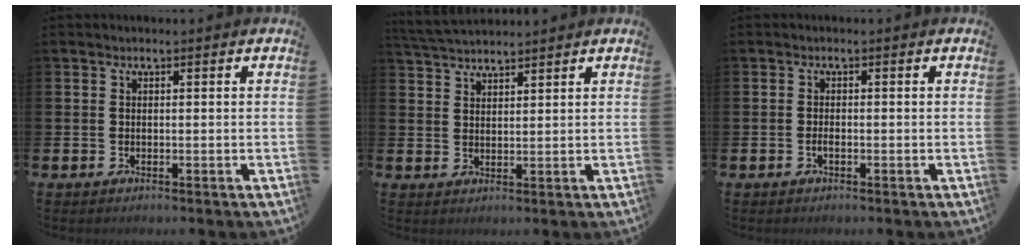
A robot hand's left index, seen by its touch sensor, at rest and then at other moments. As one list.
[{"total": 3.7, "force": [3.7, 0.5, 0.5], "torque": [-0.021, -0.012, 0.069]}, {"total": 0.7, "force": [-0.4, 0.2, 0.5], "torque": [-0.012, -0.002, -0.007]}]